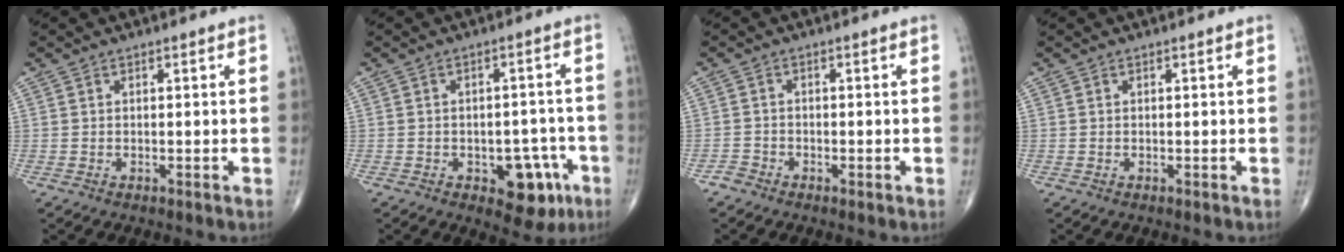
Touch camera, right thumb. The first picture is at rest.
{"total": 8.9, "force": [-3.8, 5.0, 6.2], "torque": [-0.043, 0.025, -0.041]}
{"total": 1.4, "force": [-1.2, 0.8, 0.0], "torque": [0.002, 0.000, -0.030]}
{"total": 0.0}